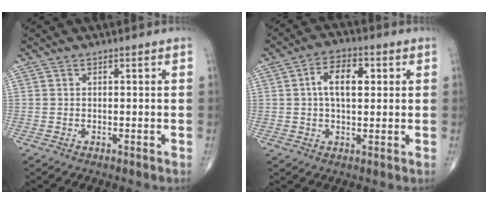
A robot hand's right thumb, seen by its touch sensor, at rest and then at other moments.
{"total": 7.5, "force": [1.4, 4.1, 6.1], "torque": [-0.093, 0.008, 0.019]}